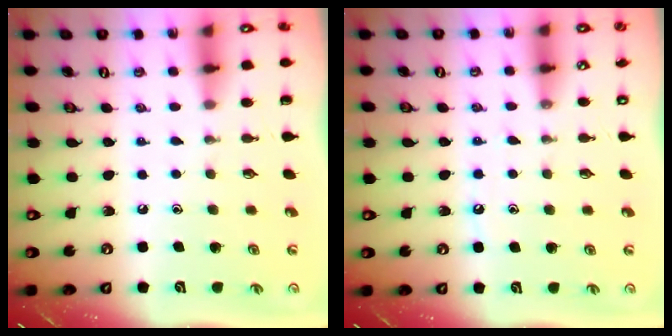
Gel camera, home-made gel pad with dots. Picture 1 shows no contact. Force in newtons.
{"total": 6.1, "press": 6.1, "slide": 0.5}